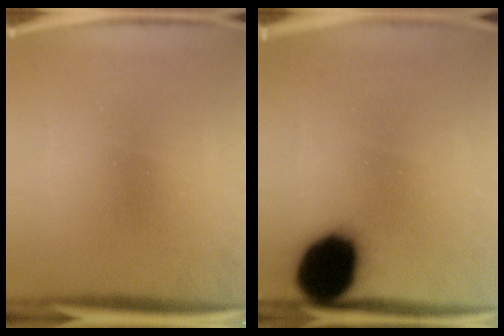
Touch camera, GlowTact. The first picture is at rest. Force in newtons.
{"total": 16.8}